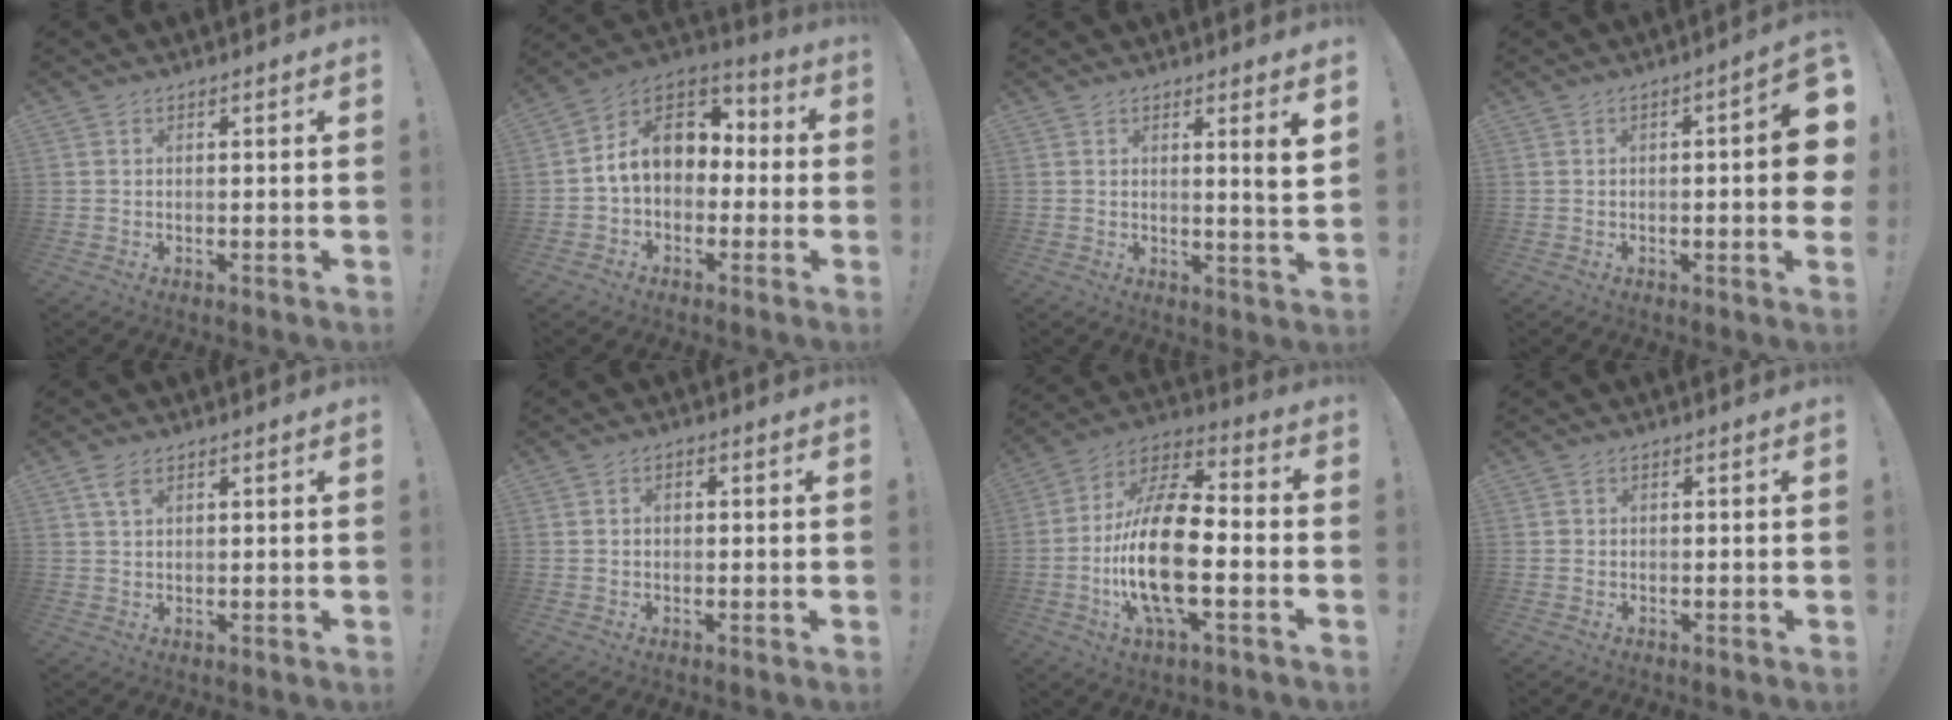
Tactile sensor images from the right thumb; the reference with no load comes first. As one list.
[{"total": 11.9, "force": [1.5, 9.3, 7.3], "torque": [-0.098, 0.008, 0.036]}, {"total": 5.3, "force": [2.2, -0.8, 4.8], "torque": [-0.060, -0.023, 0.028]}, {"total": 8.4, "force": [-0.1, 1.2, 8.3], "torque": [-0.112, -0.002, 0.000]}, {"total": 3.5, "force": [1.8, 1.7, 2.5], "torque": [-0.044, -0.002, 0.032]}, {"total": 1.3, "force": [-0.6, 0.8, 0.8], "torque": [-0.015, 0.004, -0.011]}, {"total": 21.8, "force": [-4.4, 9.3, 19.2], "torque": [-0.397, 0.016, -0.074]}, {"total": 0.8, "force": [-0.3, 0.7, 0.1], "torque": [-0.009, 0.004, -0.003]}]